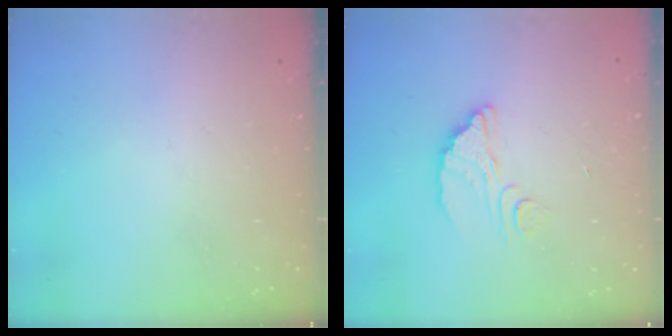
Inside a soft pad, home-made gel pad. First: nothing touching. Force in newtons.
{"total": 4.5, "press": 4.5, "slide": 0.3}